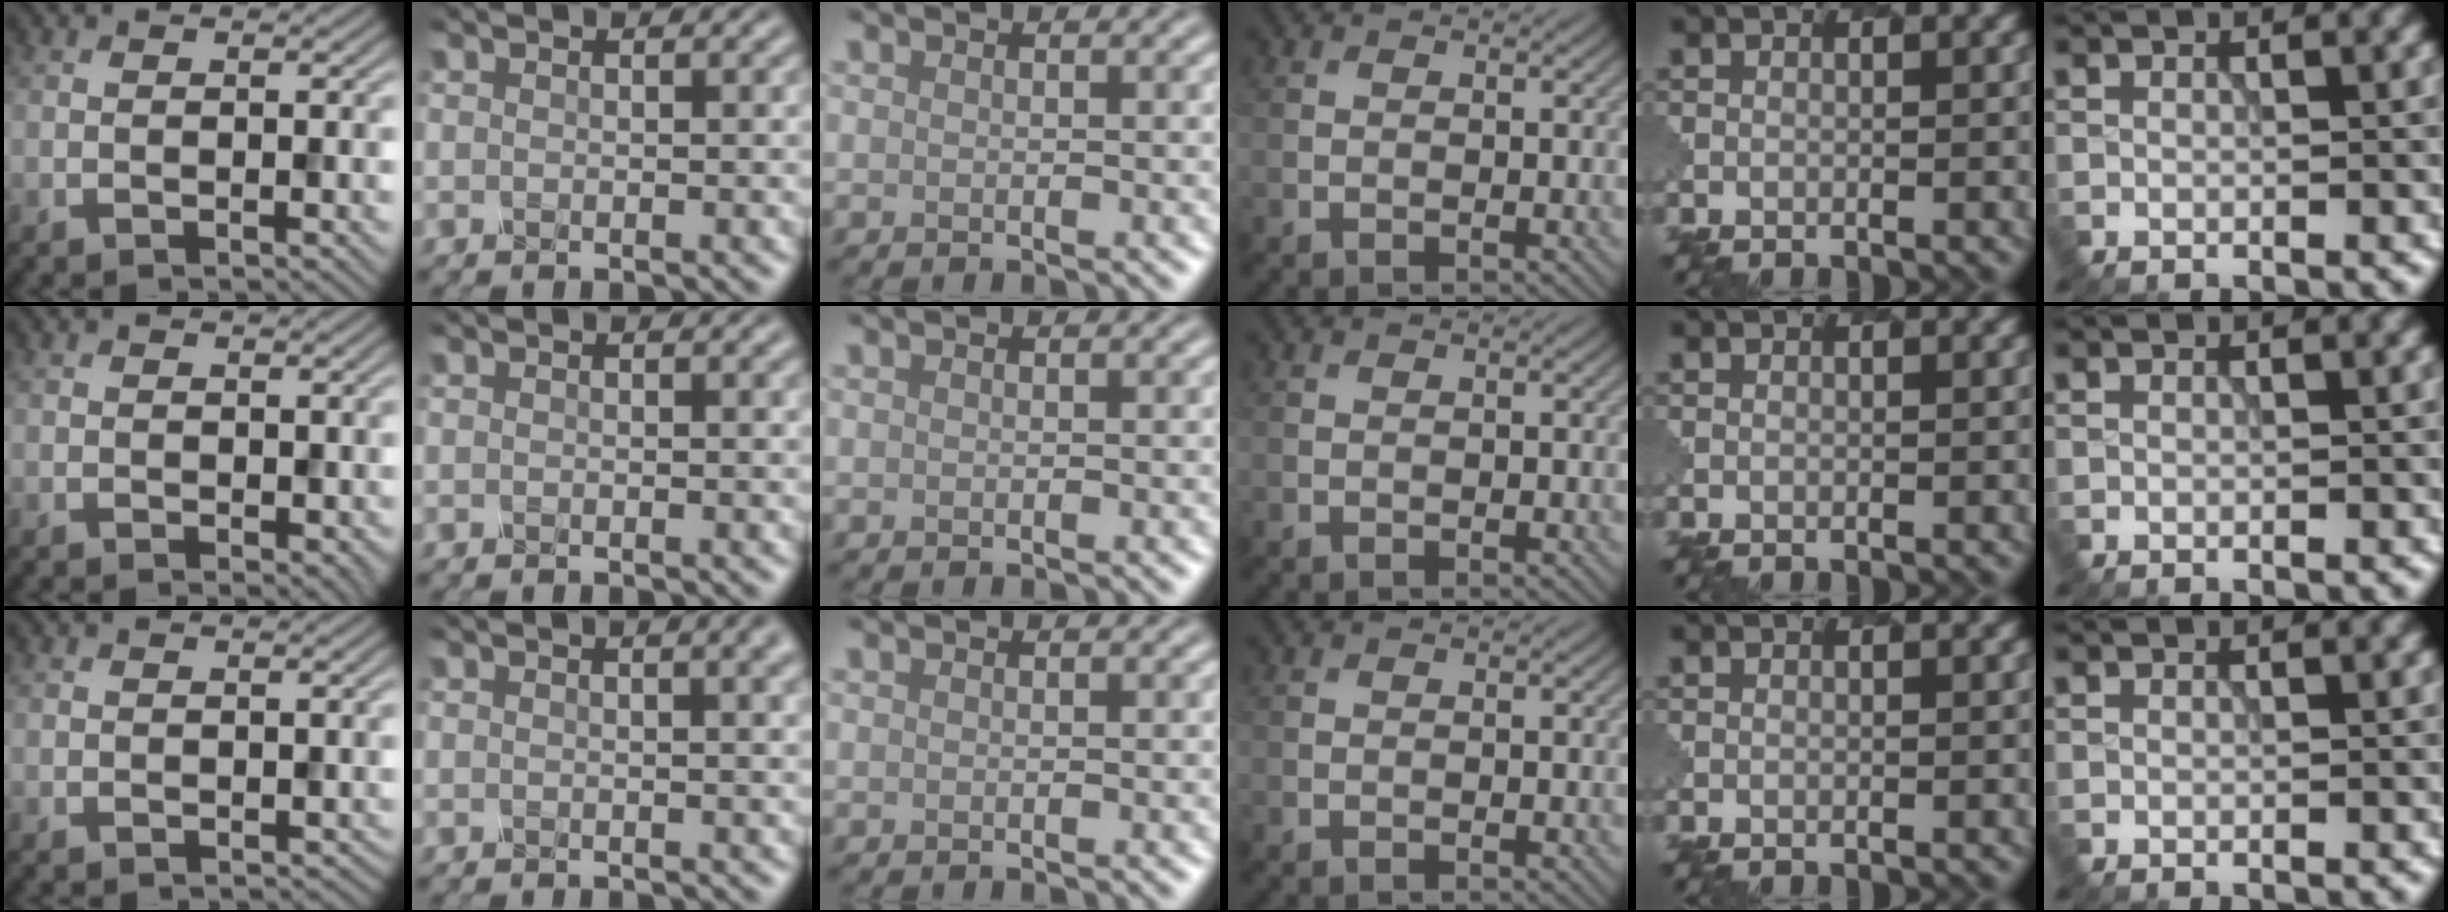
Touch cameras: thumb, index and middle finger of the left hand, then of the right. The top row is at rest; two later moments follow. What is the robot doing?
{"motion": "dispense", "object": "syringe"}